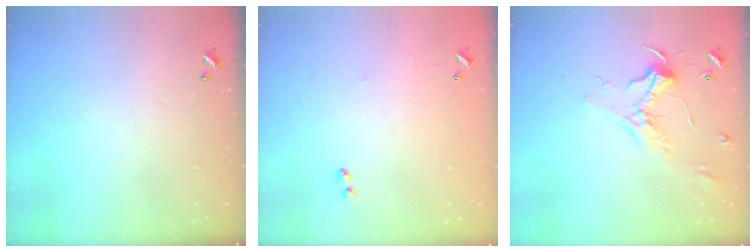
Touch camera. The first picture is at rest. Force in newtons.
{"total": 7.2, "press": 7.2, "slide": 0.5}
{"total": 2.3, "press": 2.1, "slide": 0.9}